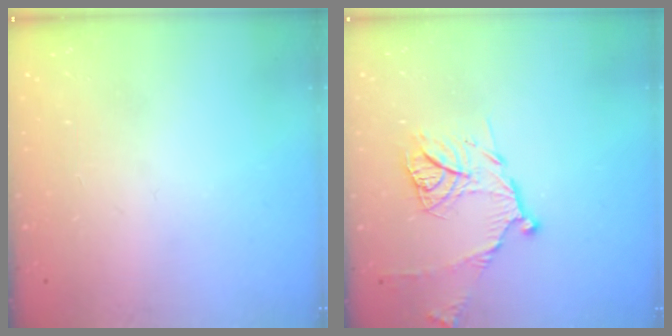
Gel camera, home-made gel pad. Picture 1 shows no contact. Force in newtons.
{"total": 12.4, "press": 12.4, "slide": 1.0}